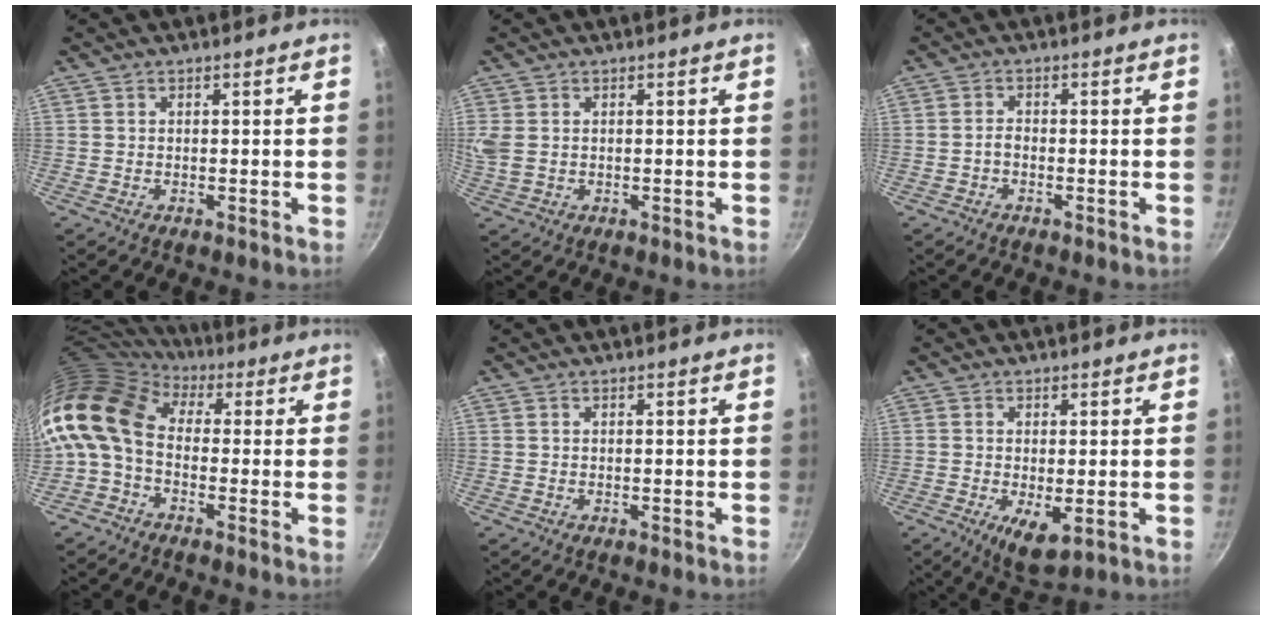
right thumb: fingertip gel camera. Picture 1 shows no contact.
{"total": 3.5, "force": [0.7, 2.5, 2.3], "torque": [-0.049, 0.001, 0.018]}
{"total": 1.4, "force": [-0.8, 0.6, 1.0], "torque": [-0.018, 0.011, -0.019]}
{"total": 13.9, "force": [0.7, 9.8, 9.8], "torque": [-0.193, 0.026, -0.011]}
{"total": 0.0}
{"total": 6.0, "force": [-1.4, 2.3, 5.4], "torque": [-0.084, -0.015, -0.011]}